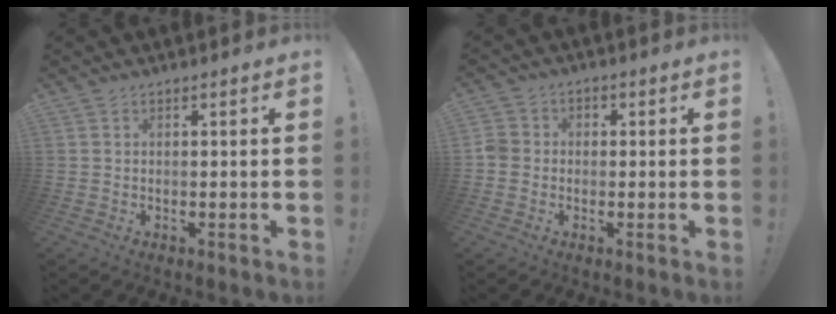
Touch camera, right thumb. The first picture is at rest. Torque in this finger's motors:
{"motor_torque": [0.31, 0.48, 0.28, -0.17, -0.02]}